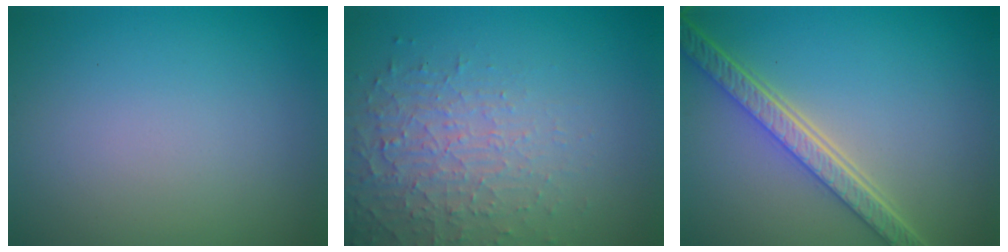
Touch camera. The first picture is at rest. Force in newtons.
{"total": 4.9, "press": 3.3, "slide": 3.7}
{"total": 5.4, "press": 4.0, "slide": 3.6}